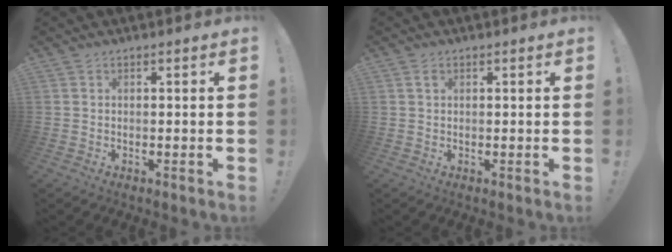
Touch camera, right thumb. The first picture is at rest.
{"total": 1.4, "force": [0.6, 0.2, 1.2], "torque": [-0.022, 0.000, 0.009]}